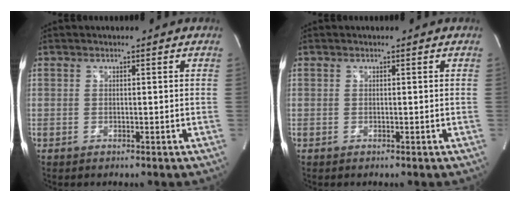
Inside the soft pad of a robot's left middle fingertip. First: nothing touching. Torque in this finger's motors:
{"motor_torque": [-0.01, 0.00, 0.00, 0.00]}